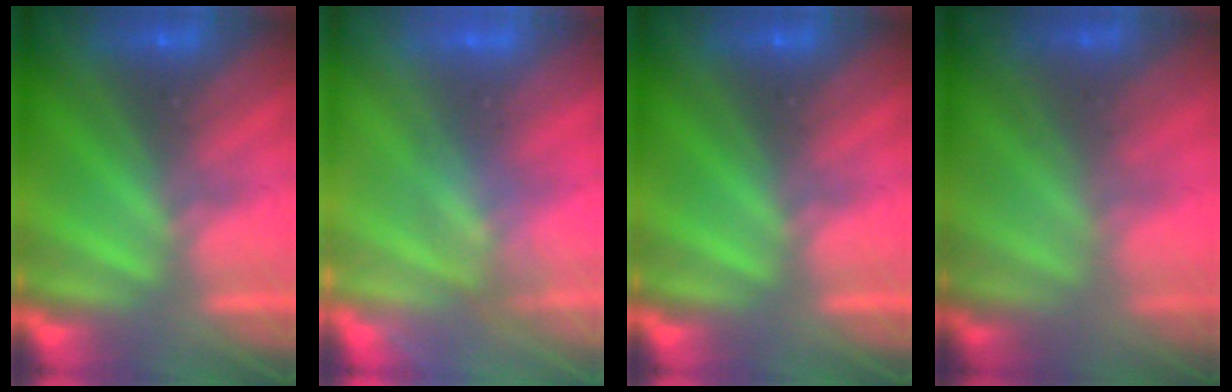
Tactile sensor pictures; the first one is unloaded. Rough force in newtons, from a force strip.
{"total": 3.3}
{"total": 0.0}
{"total": 1.6}